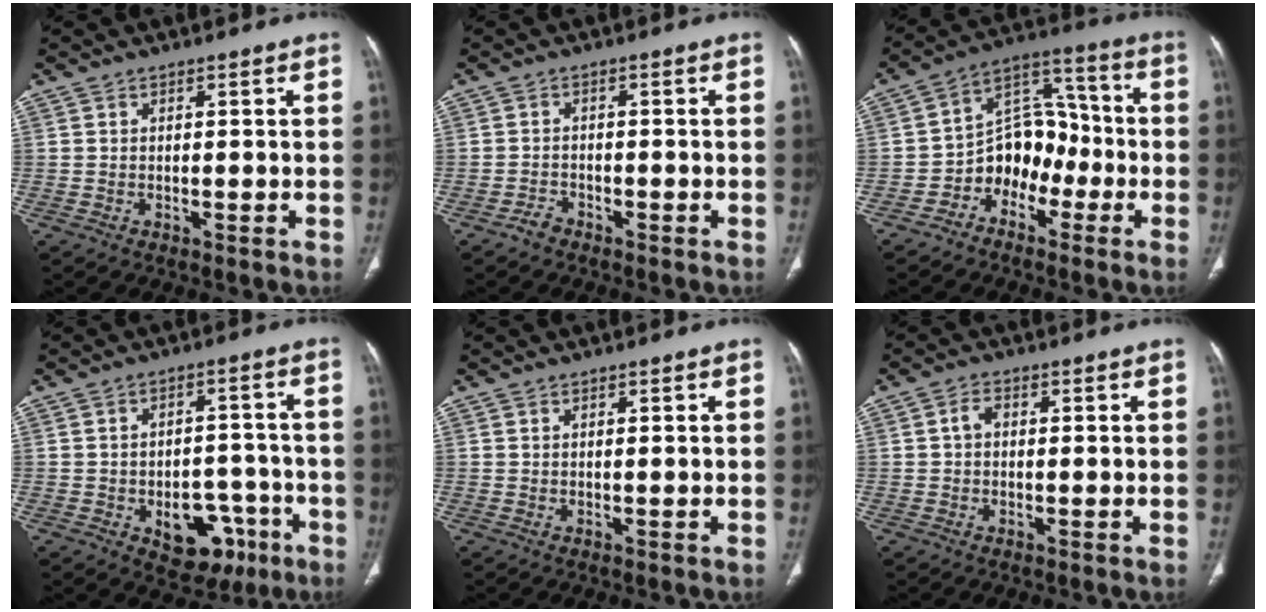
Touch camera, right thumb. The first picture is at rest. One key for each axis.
{"total": 1.9, "fx": -1.6, "fy": 1.0, "fz": 0.3, "tx": -0.005, "ty": 0.010, "tz": -0.030}
{"total": 11.0, "fx": -4.4, "fy": 8.5, "fz": 5.3, "tx": -0.035, "ty": 0.072, "tz": -0.088}
{"total": 11.5, "fx": -5.1, "fy": 7.5, "fz": 7.1, "tx": -0.053, "ty": 0.043, "tz": -0.058}
{"total": 0.0}
{"total": 2.2, "fx": 0.1, "fy": 1.6, "fz": 1.5, "tx": -0.022, "ty": 0.013, "tz": -0.002}